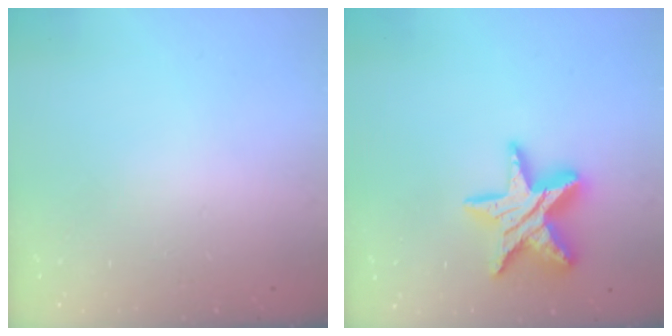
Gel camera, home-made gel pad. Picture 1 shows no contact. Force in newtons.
{"total": 16.8, "press": 16.7, "slide": 1.1}